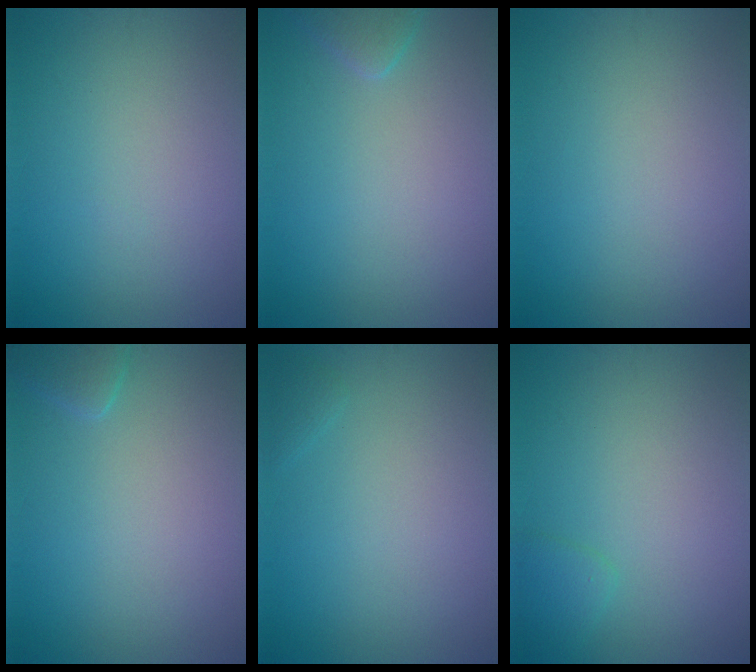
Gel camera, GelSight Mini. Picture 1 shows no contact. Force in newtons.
{"total": 1.4, "press": 1.4, "slide": 0.2}
{"total": 0.0}
{"total": 1.3, "press": 1.3, "slide": 0.1}
{"total": 0.5, "press": 0.5, "slide": 0.0}
{"total": 1.5, "press": 1.4, "slide": 0.1}